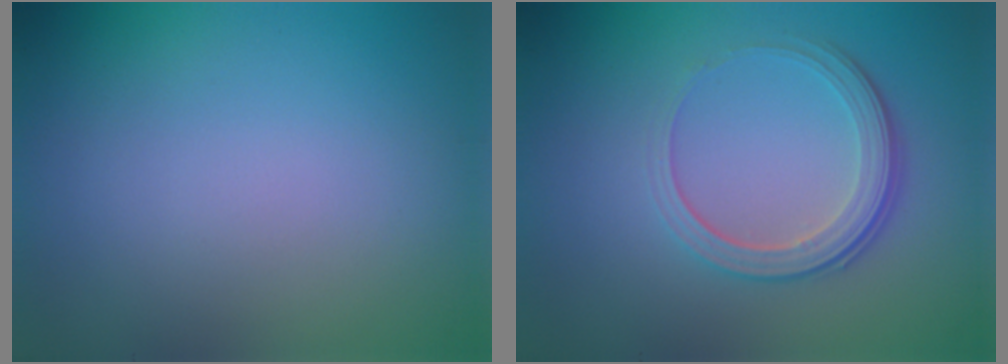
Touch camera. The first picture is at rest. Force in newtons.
{"total": 3.8, "press": 2.8, "slide": 2.6}